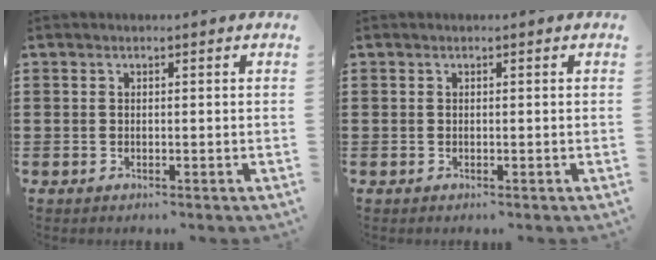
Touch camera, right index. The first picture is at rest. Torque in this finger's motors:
{"motor_torque": [0.84, 1.30, 0.00, 0.00]}